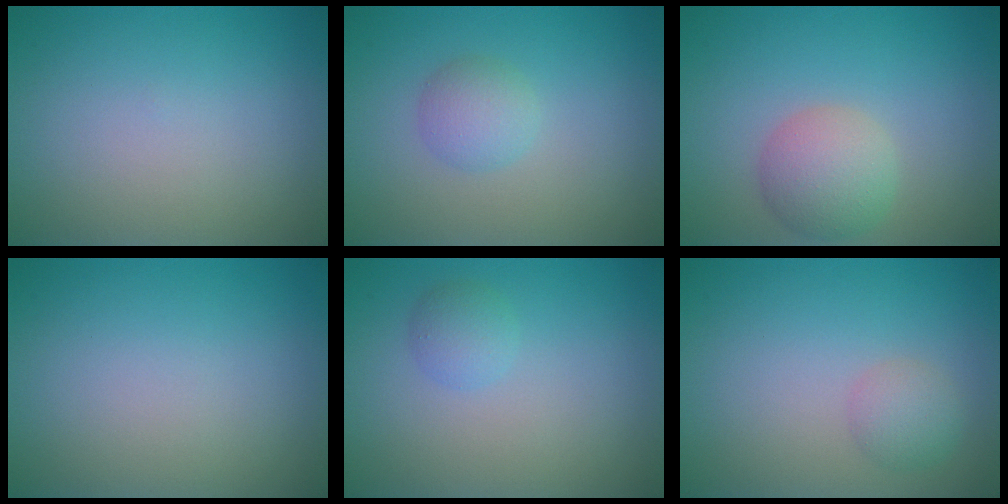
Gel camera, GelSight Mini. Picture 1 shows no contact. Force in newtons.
{"total": 2.1, "press": 2.1, "slide": 0.1}
{"total": 3.7, "press": 3.7, "slide": 0.2}
{"total": 0.0}
{"total": 1.5, "press": 1.5, "slide": 0.1}
{"total": 1.9, "press": 1.8, "slide": 0.1}